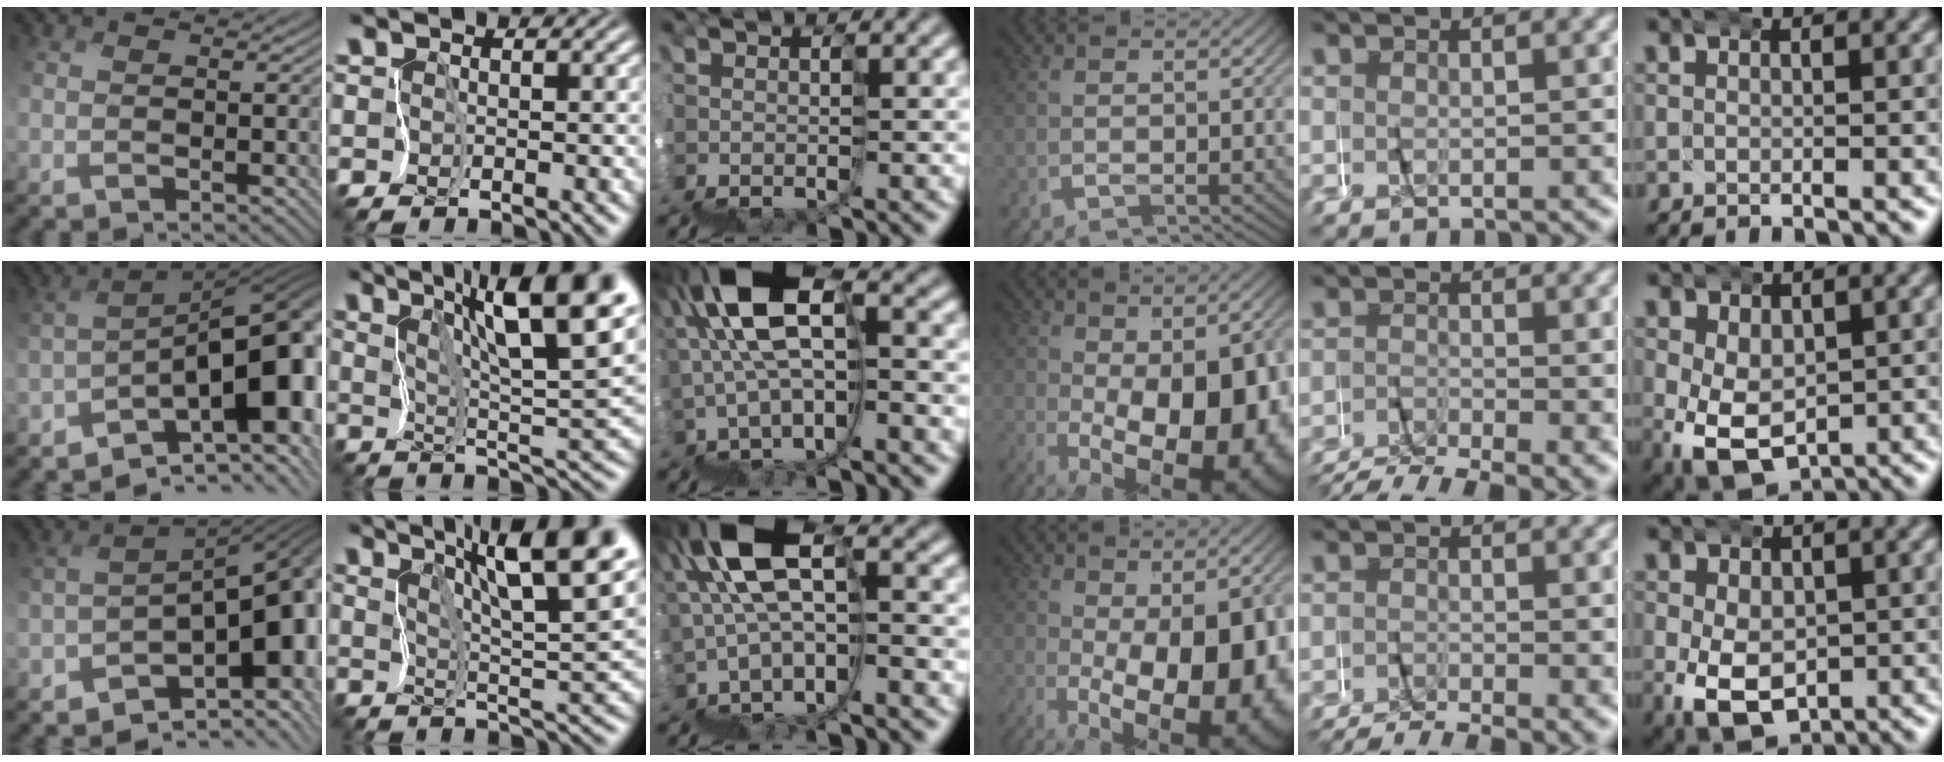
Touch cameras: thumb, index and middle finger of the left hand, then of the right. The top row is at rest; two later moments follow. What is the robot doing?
{"motion": "wrap", "object": "masking tape"}